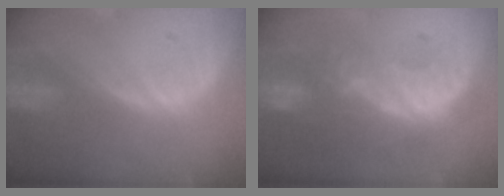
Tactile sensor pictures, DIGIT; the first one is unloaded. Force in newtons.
{"total": 9.0, "press": 8.2, "slide": 3.7}